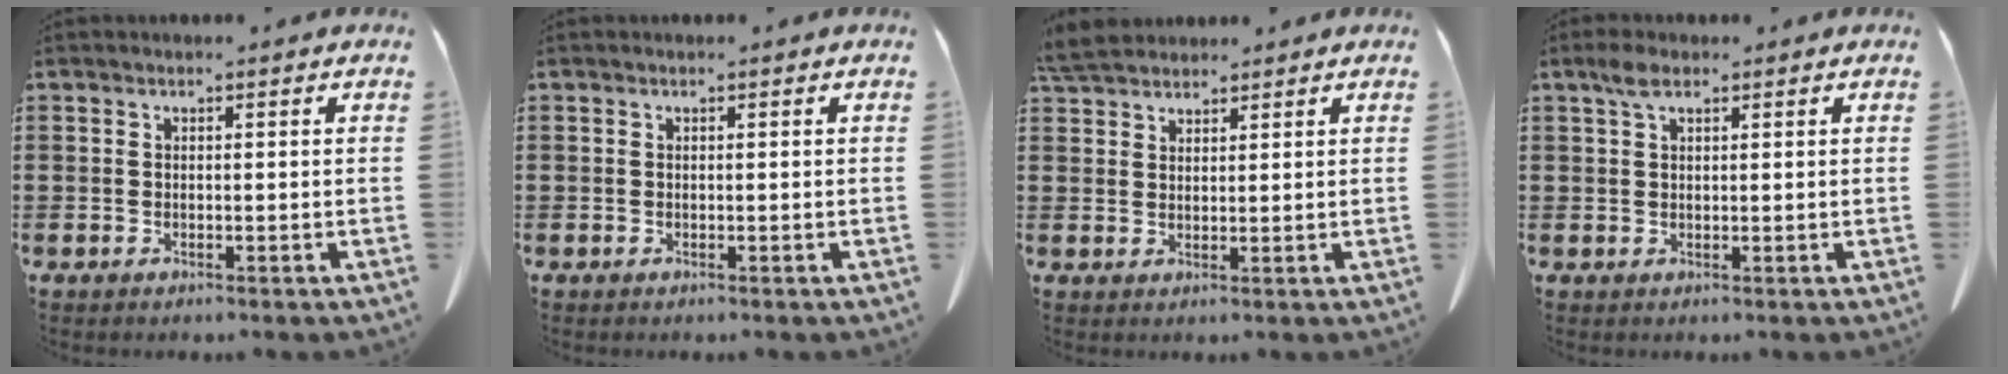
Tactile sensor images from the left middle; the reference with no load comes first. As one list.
[{"total": 0.0}, {"total": 4.3, "force": [4.0, 1.1, 1.2], "torque": [-0.036, -0.004, 0.080]}, {"total": 2.5, "force": [1.4, 1.0, 1.7], "torque": [-0.040, 0.004, 0.027]}]